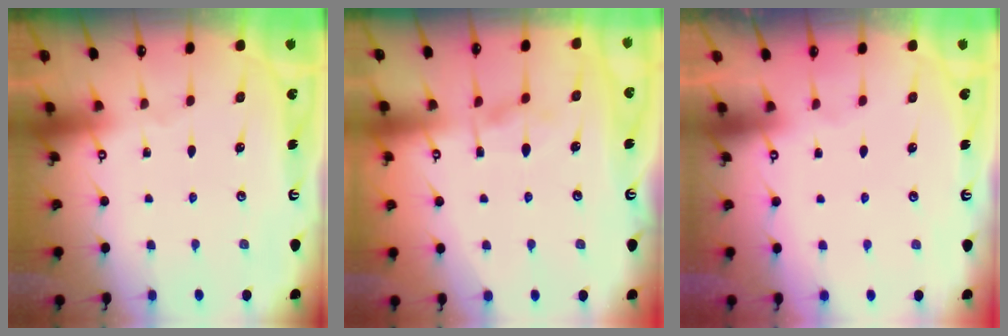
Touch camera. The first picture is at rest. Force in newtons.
{"total": 2.2, "press": 1.9, "slide": 1.2}
{"total": 1.5, "press": 1.4, "slide": 0.7}